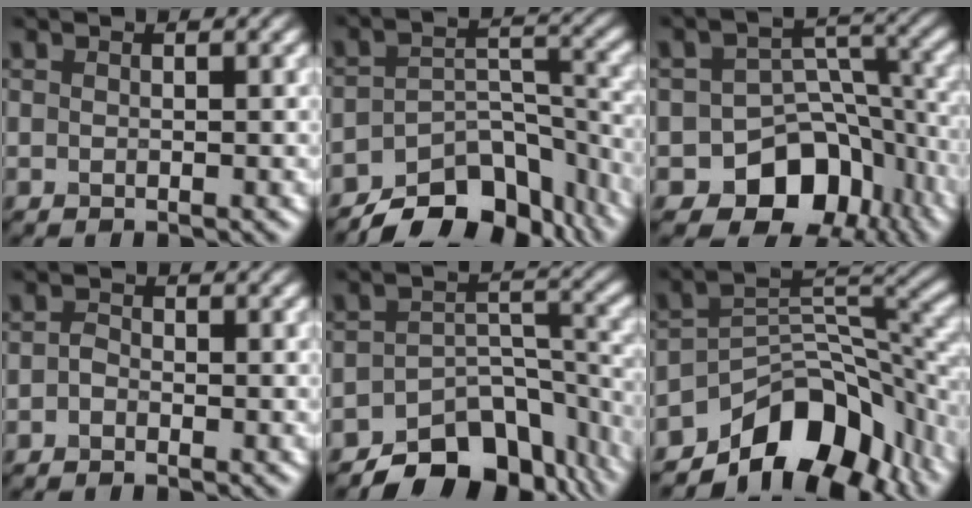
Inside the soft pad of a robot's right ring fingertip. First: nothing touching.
{"total": 9.8, "force": [-7.7, 4.2, 4.3], "torque": [-0.061, -0.008, -0.122]}
{"total": 9.5, "force": [-5.3, 6.7, 4.1], "torque": [-0.040, -0.001, -0.086]}
{"total": 0.7, "force": [-0.3, 0.6, 0.4], "torque": [-0.011, 0.004, -0.011]}
{"total": 9.2, "force": [-6.9, 4.5, 4.1], "torque": [-0.047, -0.018, -0.108]}
{"total": 10.6, "force": [-6.9, 5.5, 5.8], "torque": [-0.071, 0.002, -0.125]}